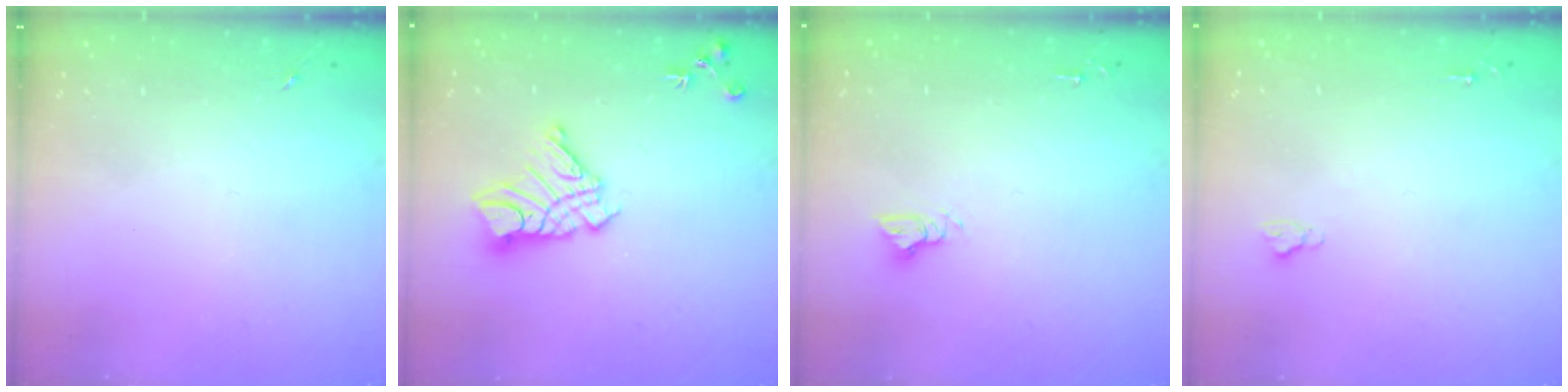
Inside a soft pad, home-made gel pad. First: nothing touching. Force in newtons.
{"total": 13.7, "press": 13.6, "slide": 1.2}
{"total": 4.8, "press": 4.8, "slide": 0.4}
{"total": 2.6, "press": 2.5, "slide": 0.3}